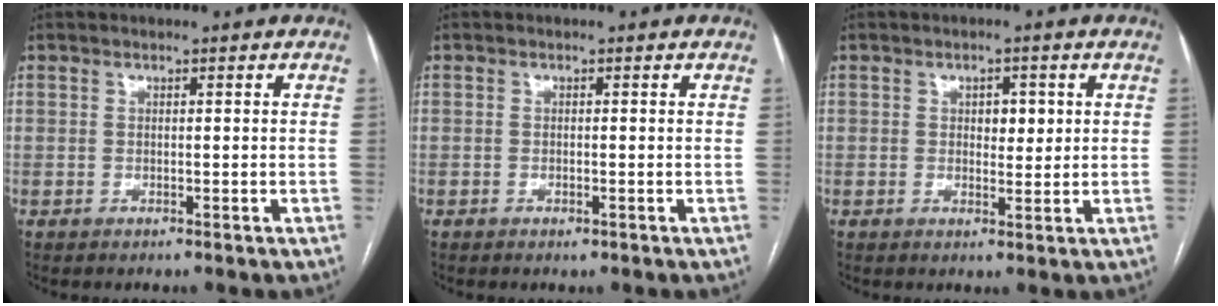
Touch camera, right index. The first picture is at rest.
{"total": 0.6, "force": [-0.4, 0.1, 0.5], "torque": [-0.007, -0.001, -0.005]}
{"total": 2.9, "force": [0.7, 1.6, 2.3], "torque": [-0.028, 0.001, 0.010]}